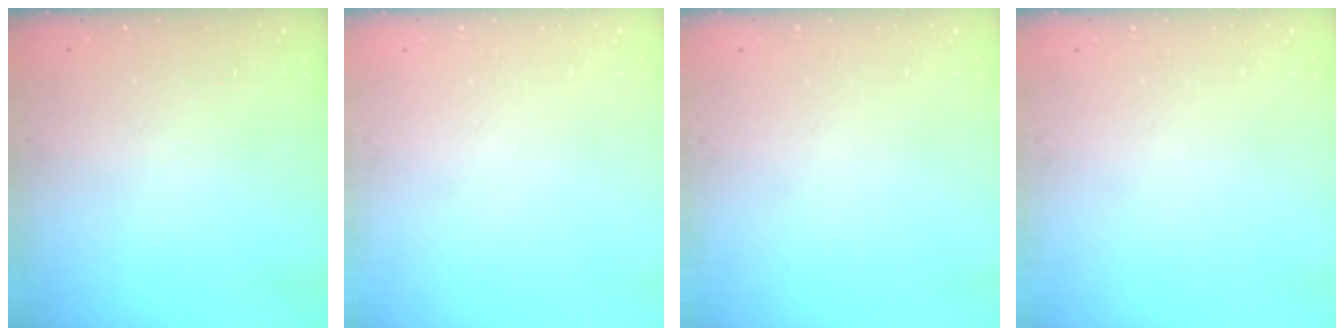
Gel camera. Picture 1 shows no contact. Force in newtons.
{"total": 0.0}
{"total": 0.0}
{"total": 0.0}